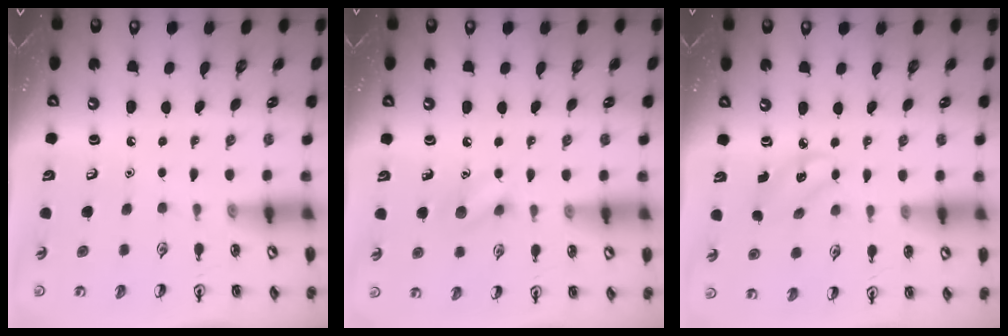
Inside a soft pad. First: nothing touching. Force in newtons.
{"total": 7.5, "press": 7.3, "slide": 1.3}
{"total": 2.8, "press": 2.7, "slide": 0.8}